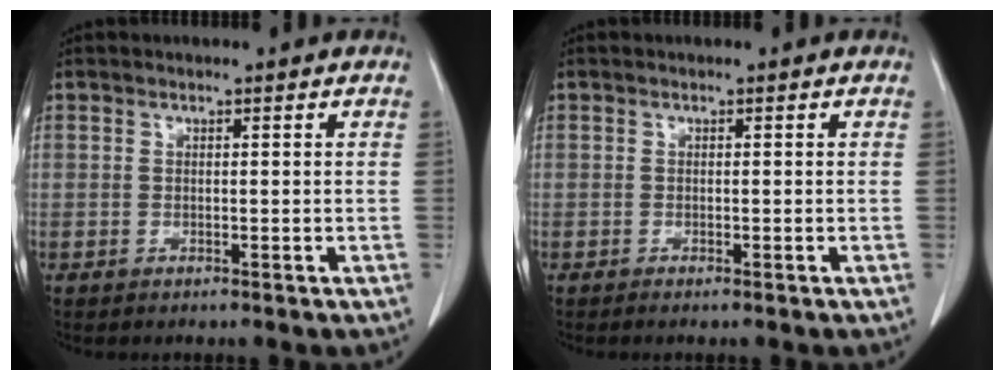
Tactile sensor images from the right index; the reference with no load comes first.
{"total": 0.6, "force": [-0.4, 0.0, 0.4], "torque": [-0.009, -0.001, -0.009]}